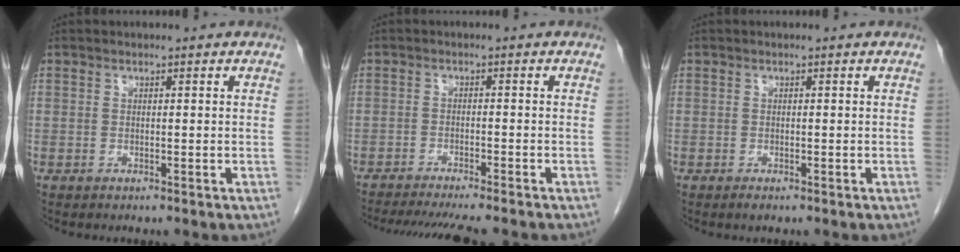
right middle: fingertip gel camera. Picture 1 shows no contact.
{"total": 13.5, "force": [-11.9, 1.4, 6.1], "torque": [-0.090, -0.024, -0.162]}
{"total": 0.7, "force": [-0.5, 0.2, 0.4], "torque": [-0.009, -0.002, -0.005]}